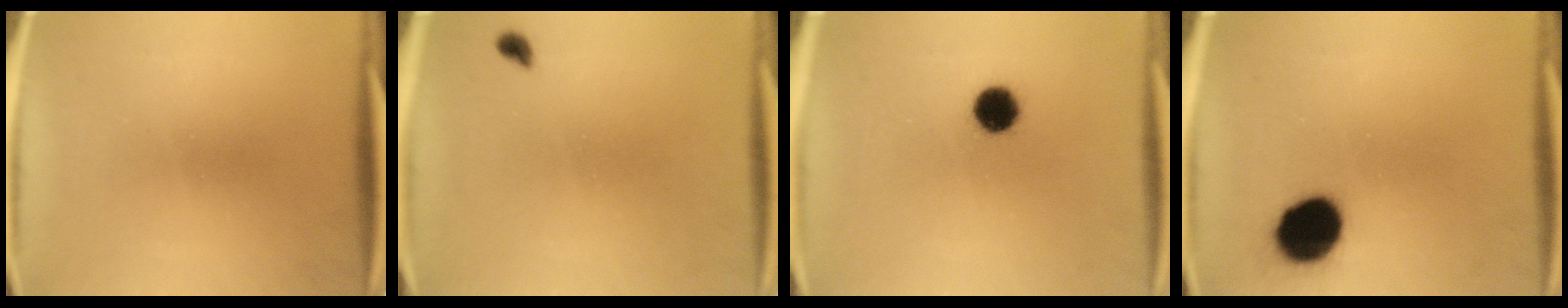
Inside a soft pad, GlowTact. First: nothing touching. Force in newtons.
{"total": 1.4}
{"total": 7.2}
{"total": 13.7}